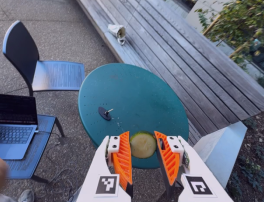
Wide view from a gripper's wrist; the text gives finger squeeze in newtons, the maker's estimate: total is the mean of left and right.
{"total": 11.7, "left": 12.3, "right": 11.2}